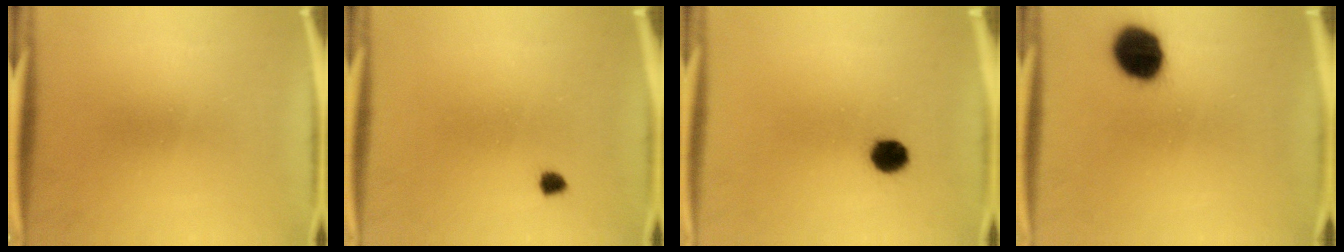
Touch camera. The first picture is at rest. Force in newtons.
{"total": 1.2}
{"total": 4.7}
{"total": 12.2}